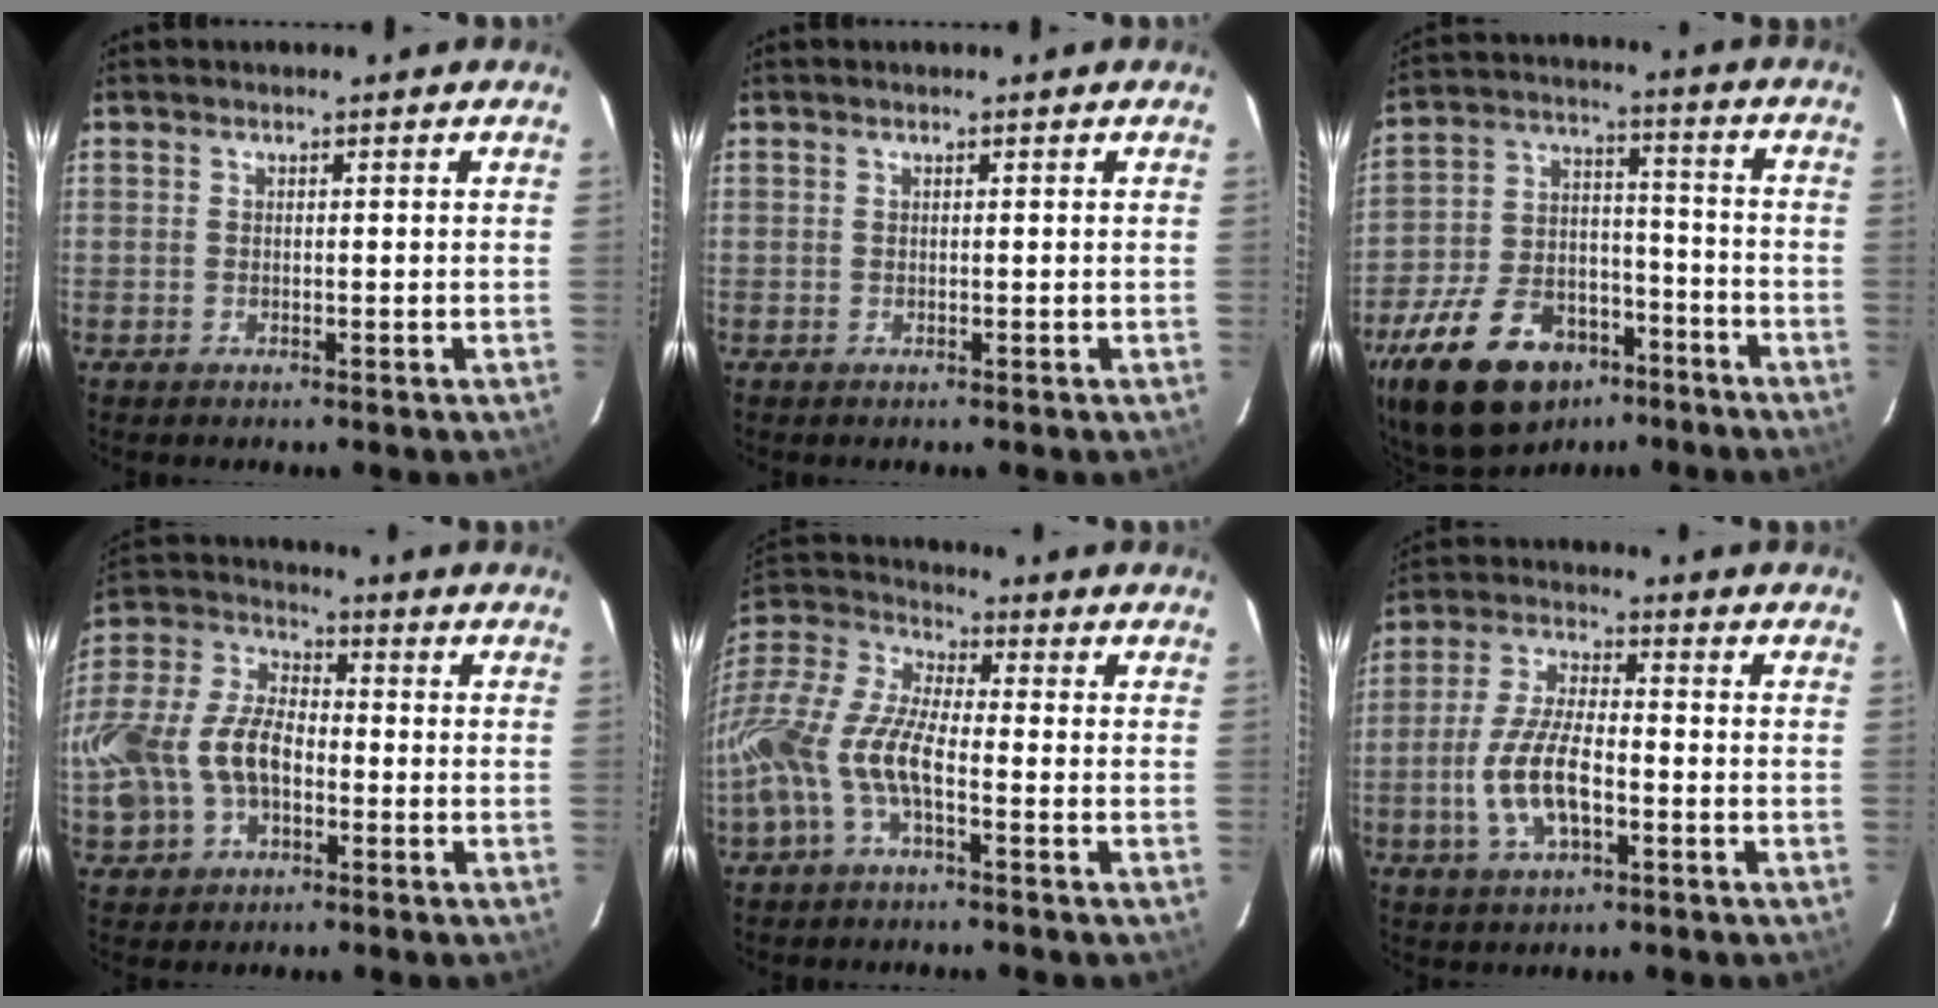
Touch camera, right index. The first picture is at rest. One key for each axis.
{"total": 0.0}
{"total": 22.5, "fx": -14.2, "fy": 12.5, "fz": 12.1, "tx": -0.260, "ty": 0.012, "tz": -0.224}
{"total": 16.5, "fx": -4.1, "fy": 10.8, "fz": 11.8, "tx": -0.281, "ty": 0.016, "tz": -0.073}
{"total": 15.1, "fx": -5.1, "fy": 5.7, "fz": 13.0, "tx": -0.282, "ty": -0.002, "tz": -0.111}
{"total": 10.8, "fx": -3.3, "fy": 4.2, "fz": 9.4, "tx": -0.194, "ty": 0.000, "tz": -0.059}